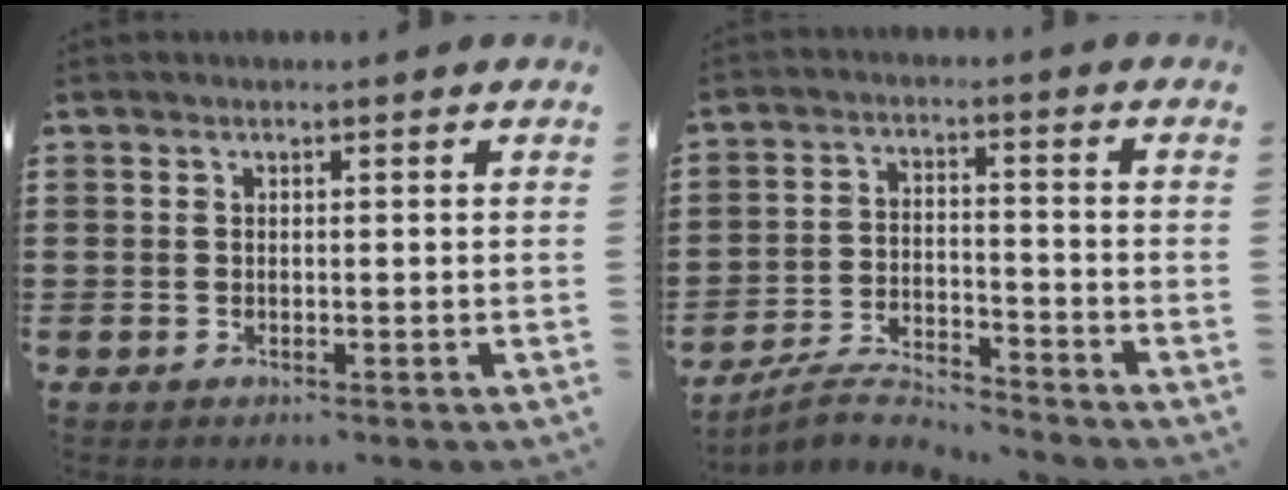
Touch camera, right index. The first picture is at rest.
{"total": 5.1, "force": [-4.9, 0.5, 1.4], "torque": [-0.038, 0.000, -0.099]}